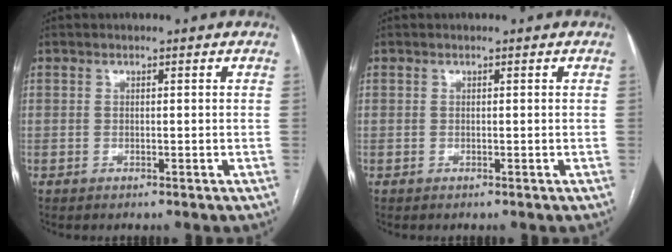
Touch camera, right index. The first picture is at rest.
{"total": 0.0}